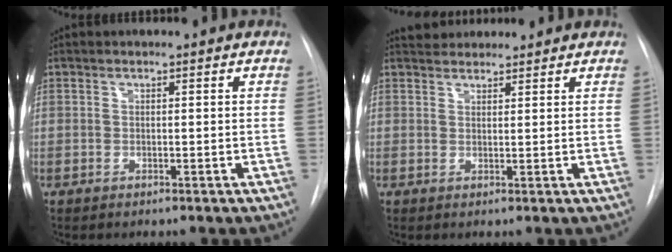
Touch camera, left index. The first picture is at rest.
{"total": 4.5, "force": [4.2, 1.2, 0.6], "torque": [-0.009, 0.033, 0.069]}